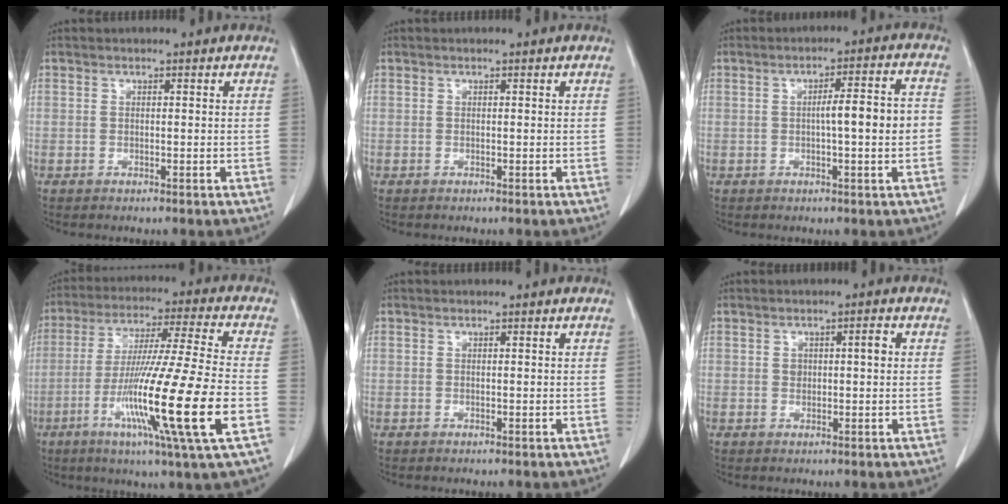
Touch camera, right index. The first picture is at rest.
{"total": 0.0}
{"total": 6.5, "force": [-0.7, 0.5, 6.4], "torque": [-0.096, 0.014, -0.010]}
{"total": 20.2, "force": [-6.3, -1.4, 19.2], "torque": [-0.357, -0.035, -0.119]}
{"total": 0.0}
{"total": 2.5, "force": [0.5, 1.0, 2.2], "torque": [-0.035, 0.011, 0.011]}